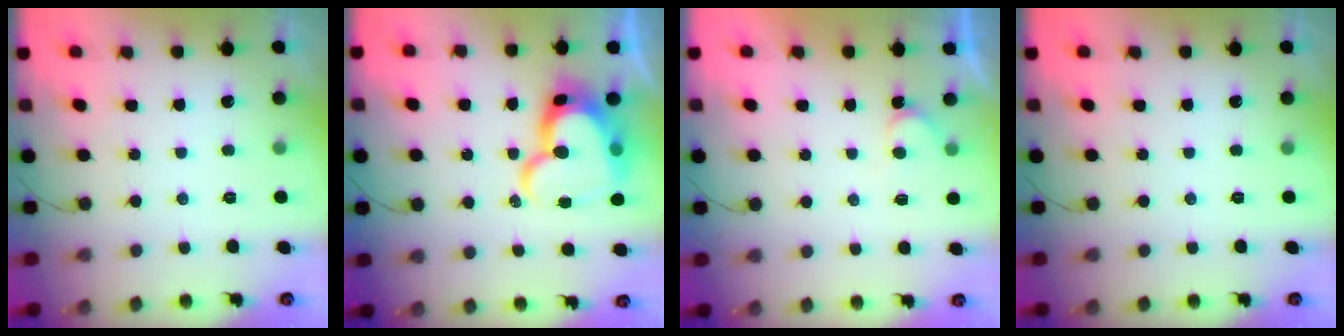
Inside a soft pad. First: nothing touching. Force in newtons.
{"total": 19.2, "press": 19.1, "slide": 2.0}
{"total": 3.9, "press": 3.9, "slide": 0.2}
{"total": 0.0}